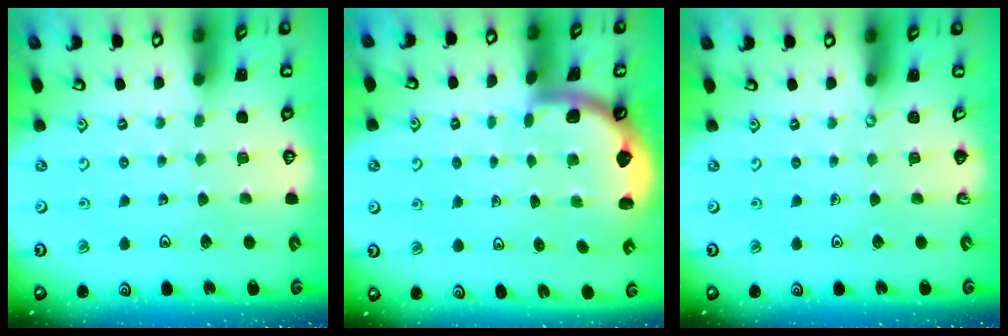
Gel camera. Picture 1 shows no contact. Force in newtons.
{"total": 1.6, "press": 1.6, "slide": 0.1}
{"total": 0.0}